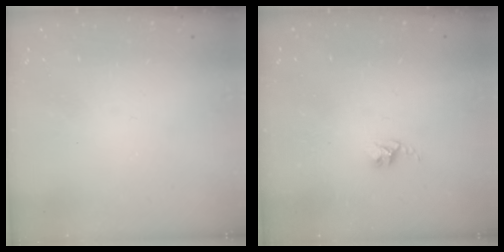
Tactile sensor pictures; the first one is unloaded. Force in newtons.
{"total": 2.4, "press": 2.4, "slide": 0.3}